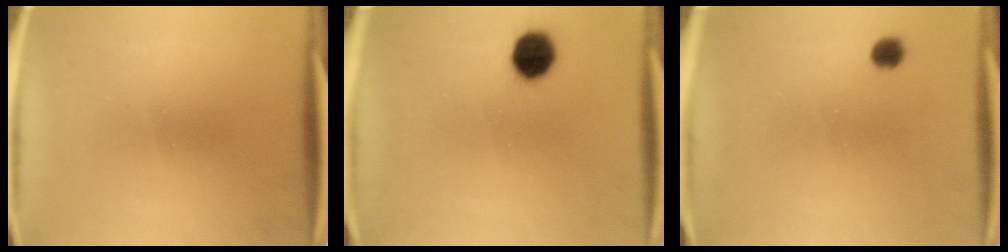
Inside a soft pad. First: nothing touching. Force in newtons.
{"total": 7.2}
{"total": 1.8}